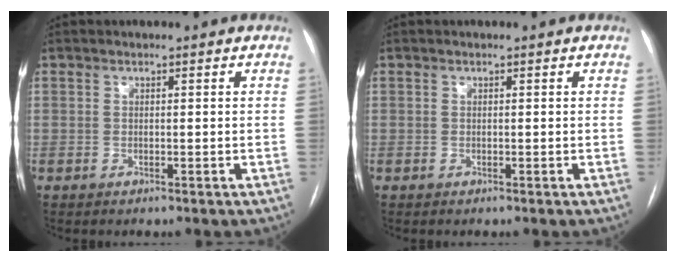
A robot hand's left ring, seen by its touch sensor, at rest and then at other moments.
{"total": 0.0}